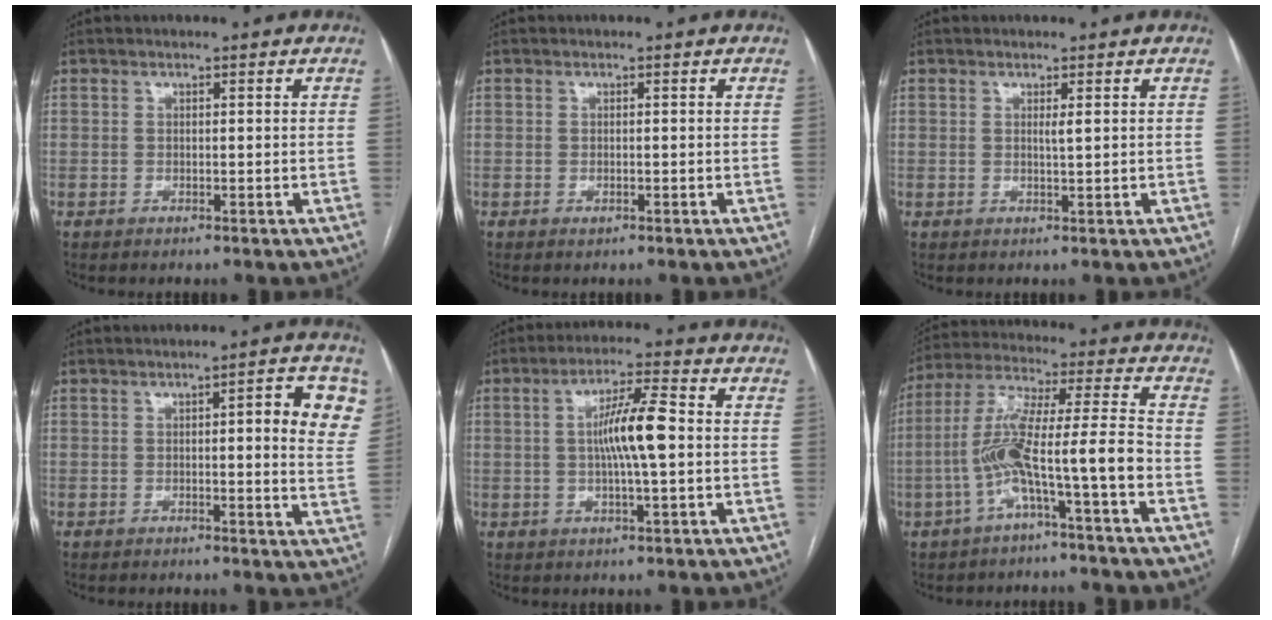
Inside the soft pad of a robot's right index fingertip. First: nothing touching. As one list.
[{"total": 0.6, "force": [-0.4, 0.2, 0.4], "torque": [-0.005, 0.000, -0.003]}, {"total": 0.9, "force": [0.4, -0.1, 0.8], "torque": [-0.016, -0.001, 0.006]}, {"total": 8.0, "force": [2.2, 1.6, 7.6], "torque": [-0.081, 0.005, 0.017]}, {"total": 8.4, "force": [0.3, 0.7, 8.3], "torque": [-0.151, 0.008, 0.000]}, {"total": 11.8, "force": [-4.2, -0.2, 11.0], "torque": [-0.218, 0.028, -0.079]}]